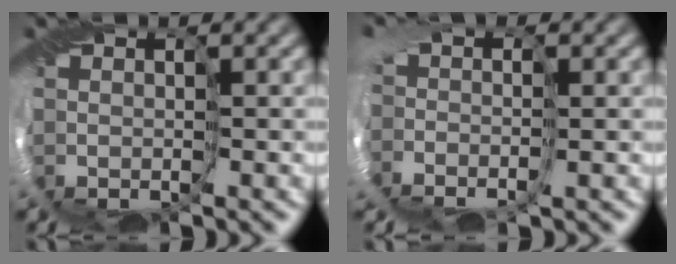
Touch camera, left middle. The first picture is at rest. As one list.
[{"total": 2.6, "force": [-0.8, 1.8, 1.8], "torque": [-0.023, 0.003, -0.019]}]